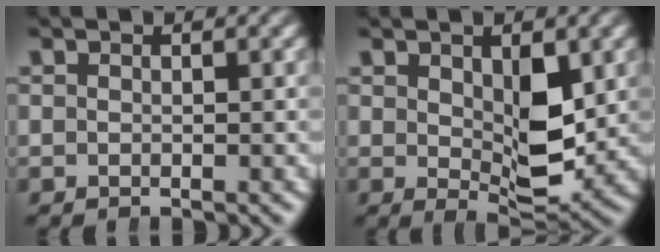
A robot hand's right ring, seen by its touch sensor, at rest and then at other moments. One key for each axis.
{"total": 4.4, "fx": 0.5, "fy": 1.5, "fz": 4.2, "tx": -0.061, "ty": -0.028, "tz": 0.021}